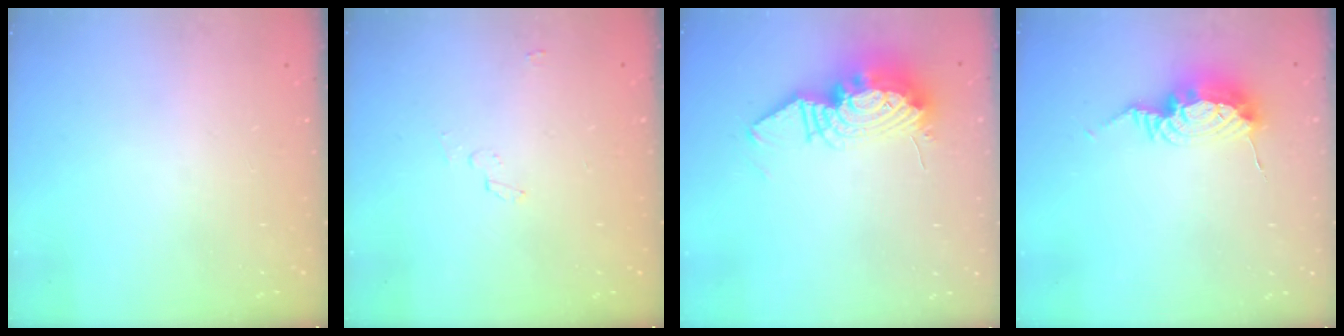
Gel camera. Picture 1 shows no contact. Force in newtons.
{"total": 2.2, "press": 2.2, "slide": 0.2}
{"total": 13.7, "press": 13.7, "slide": 1.0}
{"total": 10.0, "press": 10.0, "slide": 1.1}